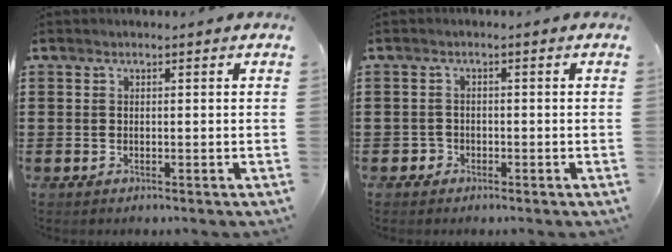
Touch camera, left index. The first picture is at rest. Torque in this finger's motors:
{"motor_torque": [0.07, 0.09, -0.02, -0.01]}